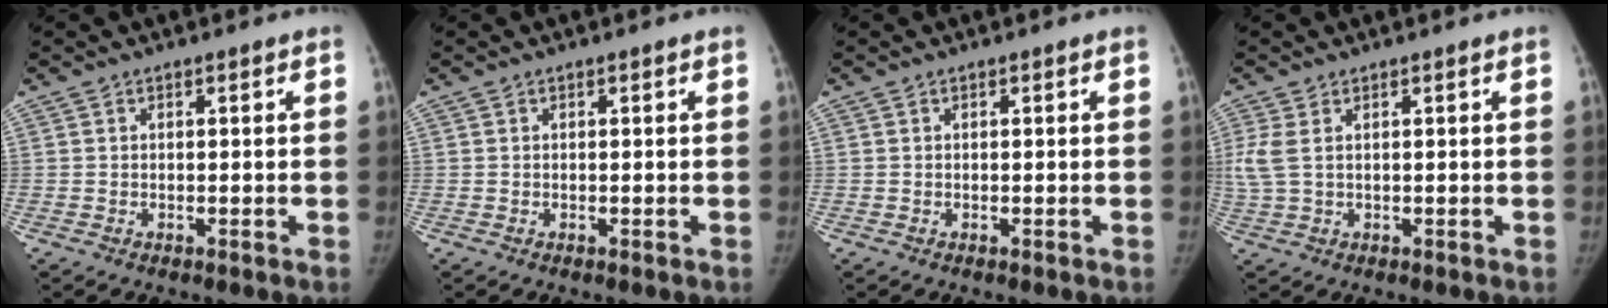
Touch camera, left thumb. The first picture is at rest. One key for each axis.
{"total": 0.0}
{"total": 0.0}
{"total": 4.1, "fx": 0.9, "fy": 2.3, "fz": 3.3, "tx": -0.108, "ty": 0.010, "tz": 0.025}